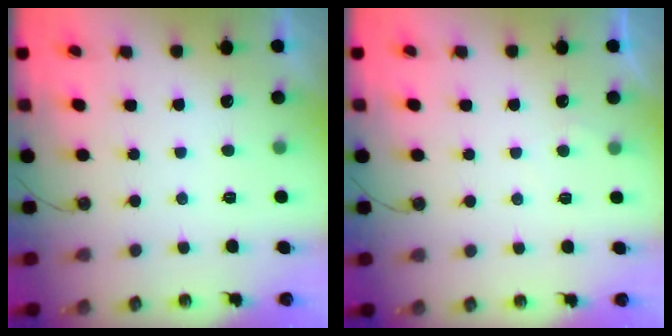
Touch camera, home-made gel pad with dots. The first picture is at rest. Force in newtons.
{"total": 2.3, "press": 2.2, "slide": 0.3}